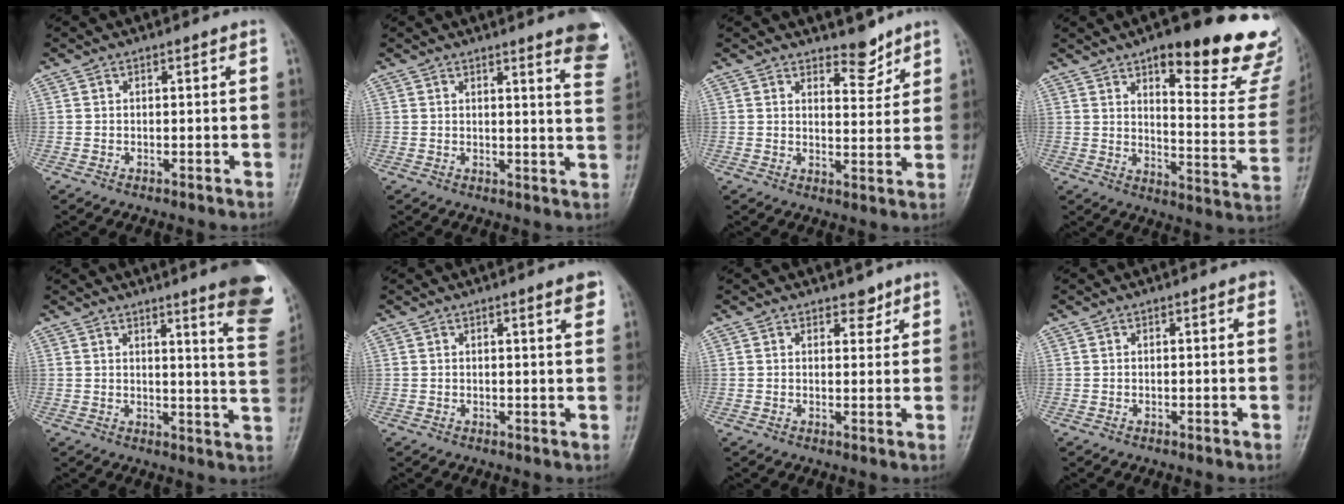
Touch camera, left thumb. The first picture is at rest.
{"total": 9.4, "force": [6.6, 1.2, 6.6], "torque": [-0.057, -0.033, 0.059]}
{"total": 4.7, "force": [3.9, 1.9, 1.7], "torque": [-0.003, -0.034, 0.060]}
{"total": 24.3, "force": [15.4, 7.3, 17.3], "torque": [-0.176, -0.081, 0.200]}
{"total": 13.7, "force": [8.9, 1.5, 10.3], "torque": [-0.102, -0.053, 0.094]}
{"total": 3.0, "force": [1.8, 0.3, 2.4], "torque": [-0.030, -0.009, 0.022]}
{"total": 2.6, "force": [1.9, 1.4, 1.0], "torque": [0.004, -0.012, 0.026]}
{"total": 0.9, "force": [0.5, 0.2, 0.7], "torque": [-0.011, 0.000, 0.003]}